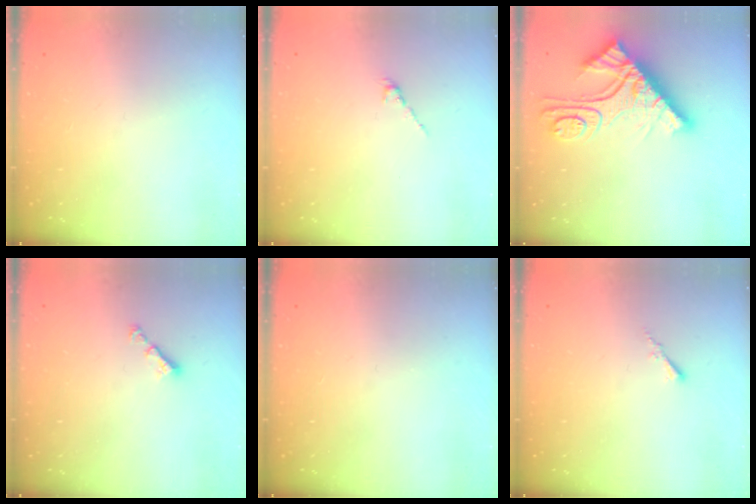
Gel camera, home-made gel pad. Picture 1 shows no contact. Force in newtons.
{"total": 1.3, "press": 1.2, "slide": 0.5}
{"total": 17.4, "press": 17.3, "slide": 1.8}
{"total": 2.9, "press": 2.9, "slide": 0.3}
{"total": 0.0}
{"total": 0.0}